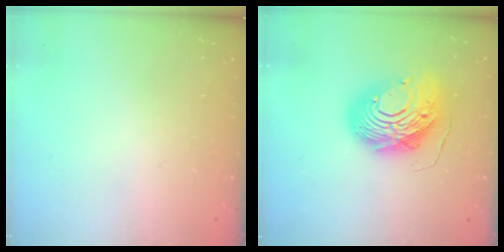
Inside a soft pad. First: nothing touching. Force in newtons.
{"total": 15.2, "press": 15.1, "slide": 1.3}